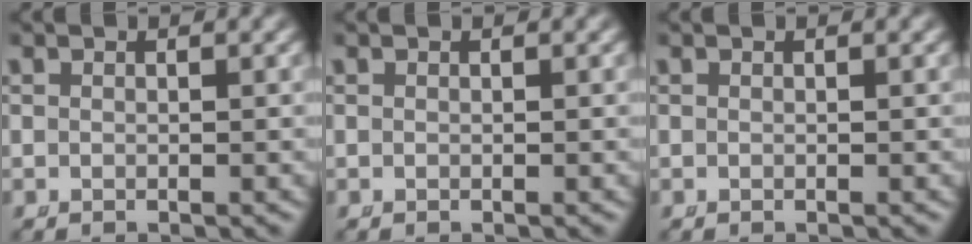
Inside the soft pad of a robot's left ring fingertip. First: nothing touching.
{"total": 0.0}
{"total": 0.0}